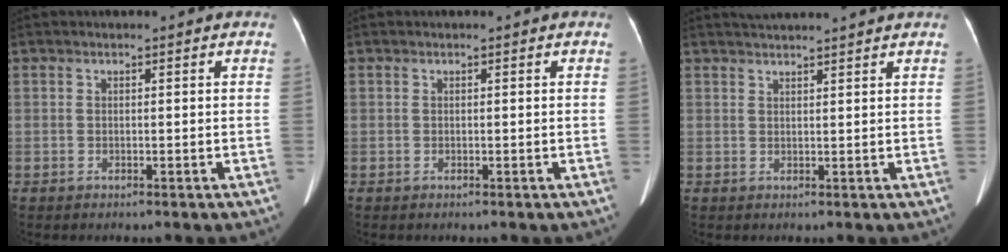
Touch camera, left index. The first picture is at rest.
{"total": 0.0}
{"total": 6.5, "force": [6.1, -0.6, 2.3], "torque": [-0.033, 0.031, 0.078]}